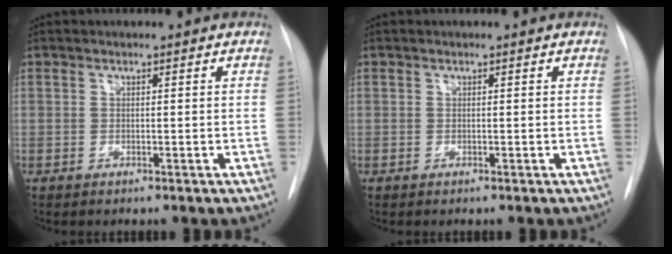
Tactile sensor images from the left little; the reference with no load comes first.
{"total": 0.0}